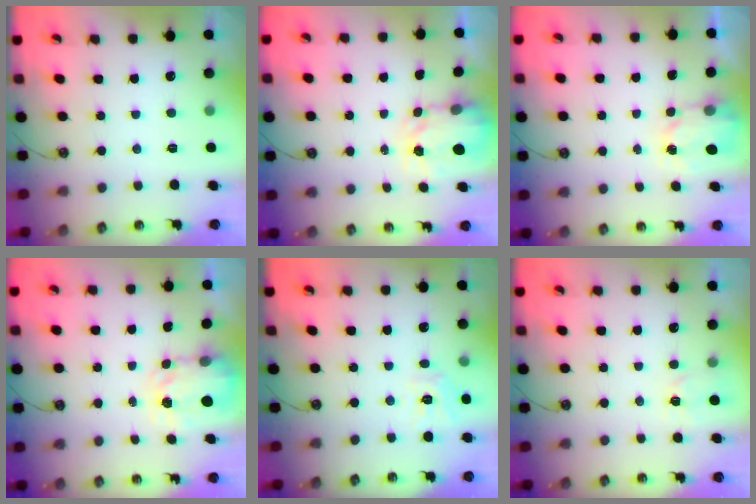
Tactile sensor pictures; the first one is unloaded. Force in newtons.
{"total": 3.4, "press": 3.4, "slide": 0.5}
{"total": 2.7, "press": 2.6, "slide": 0.4}
{"total": 3.5, "press": 3.5, "slide": 0.4}
{"total": 9.4, "press": 9.3, "slide": 0.8}
{"total": 3.0, "press": 3.0, "slide": 0.4}